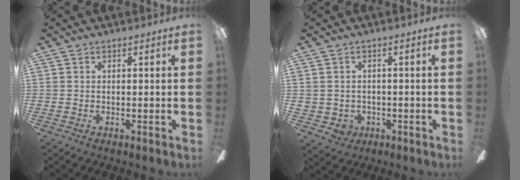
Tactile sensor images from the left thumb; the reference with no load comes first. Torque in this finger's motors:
{"motor_torque": [-0.19, 0.19, -0.10, -0.14, 0.00]}